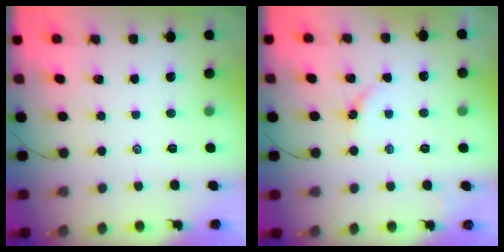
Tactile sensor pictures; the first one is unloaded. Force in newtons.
{"total": 3.4, "press": 3.3, "slide": 0.4}